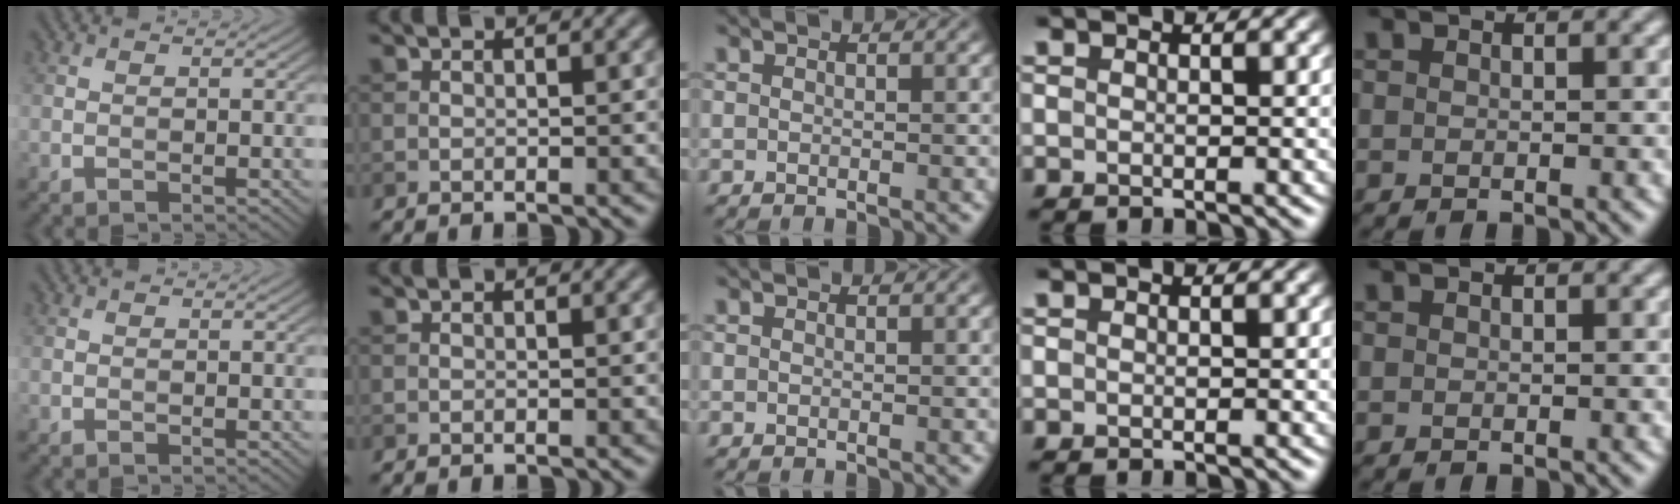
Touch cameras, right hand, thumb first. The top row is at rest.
{}